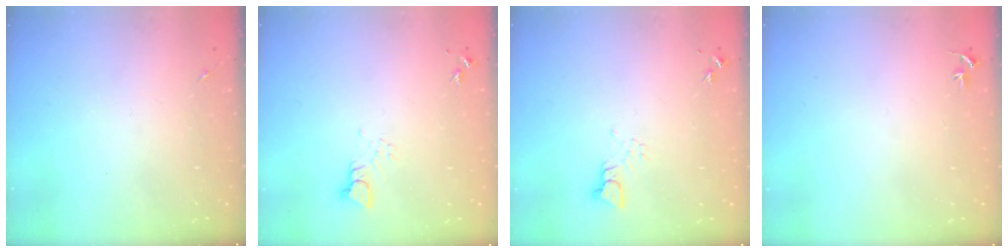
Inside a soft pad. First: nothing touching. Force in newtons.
{"total": 3.4, "press": 3.4, "slide": 0.1}
{"total": 3.4, "press": 3.4, "slide": 0.1}
{"total": 3.0, "press": 3.0, "slide": 0.3}